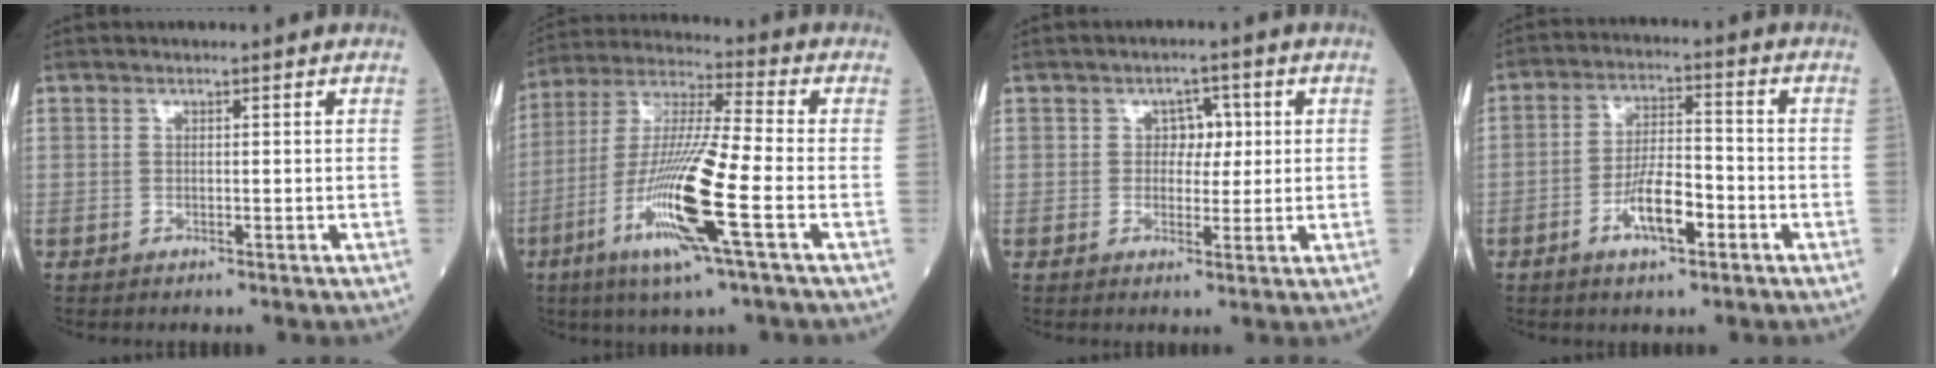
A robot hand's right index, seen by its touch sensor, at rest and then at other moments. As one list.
[{"total": 16.3, "force": [-5.7, 0.1, 15.3], "torque": [-0.313, -0.019, -0.113]}, {"total": 3.5, "force": [0.7, 2.4, 2.4], "torque": [-0.026, 0.008, 0.008]}, {"total": 7.7, "force": [-3.4, 2.2, 6.6], "torque": [-0.128, 0.004, -0.061]}]